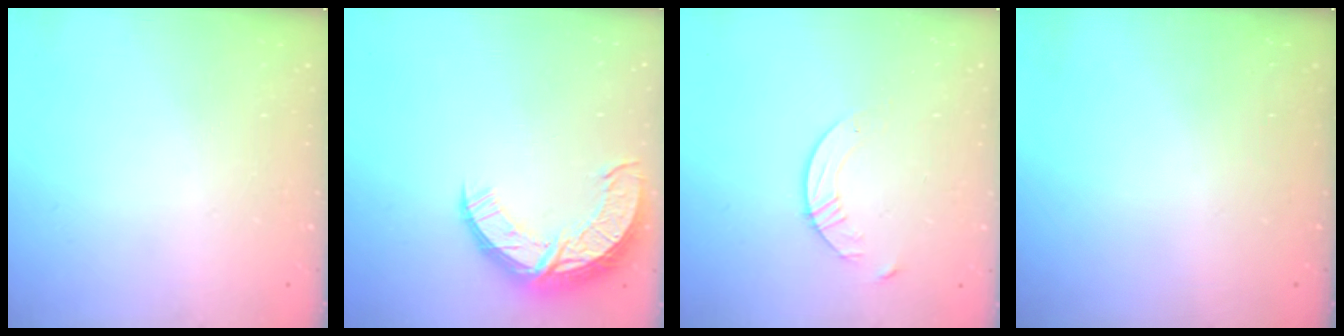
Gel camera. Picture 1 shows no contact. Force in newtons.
{"total": 12.8, "press": 12.7, "slide": 0.9}
{"total": 5.6, "press": 5.6, "slide": 0.7}
{"total": 0.0}